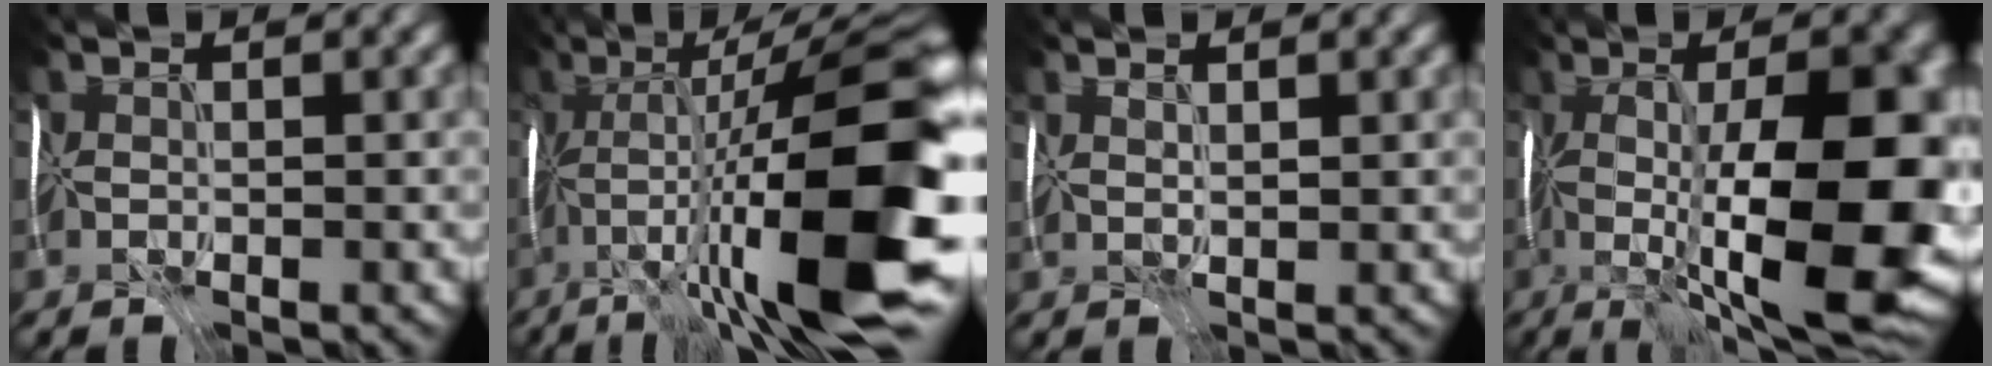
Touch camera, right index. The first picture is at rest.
{"total": 17.6, "force": [-4.0, 2.6, 17.0], "torque": [-0.269, 0.034, -0.064]}
{"total": 1.3, "force": [1.1, -0.6, 0.2], "torque": [-0.009, 0.003, 0.025]}
{"total": 16.7, "force": [-2.3, 4.6, 15.9], "torque": [-0.238, 0.003, -0.027]}